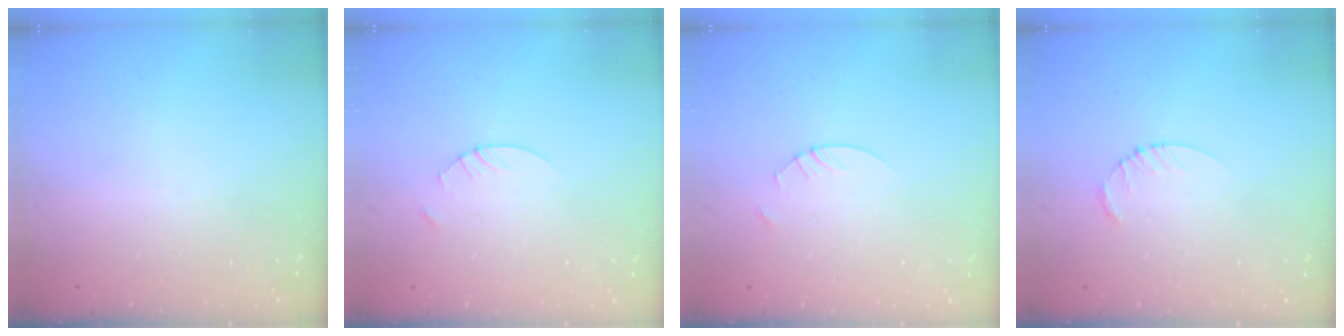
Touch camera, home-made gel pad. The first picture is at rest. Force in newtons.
{"total": 1.4, "press": 1.4, "slide": 0.2}
{"total": 1.4, "press": 1.4, "slide": 0.2}
{"total": 2.5, "press": 2.5, "slide": 0.3}